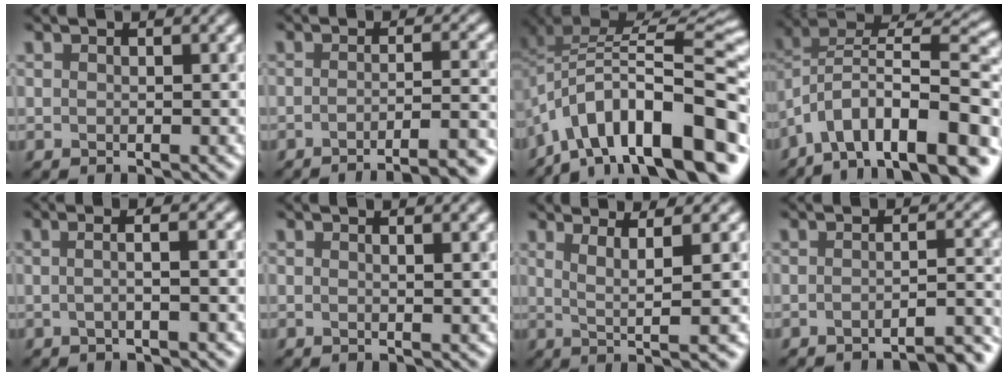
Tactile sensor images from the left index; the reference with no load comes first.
{"total": 7.0, "force": [-5.1, 1.4, 4.6], "torque": [-0.038, 0.015, -0.046]}
{"total": 14.8, "force": [-8.2, 5.6, 11.0], "torque": [-0.175, 0.021, -0.128]}
{"total": 12.7, "force": [-5.9, 6.1, 9.5], "torque": [-0.163, 0.022, -0.077]}
{"total": 2.6, "force": [0.0, 0.9, 2.4], "torque": [-0.023, 0.004, -0.025]}
{"total": 2.4, "force": [1.0, 1.2, 1.9], "torque": [-0.004, 0.021, -0.015]}
{"total": 3.6, "force": [0.9, 0.1, 3.5], "torque": [-0.072, 0.005, 0.033]}
{"total": 4.4, "force": [-4.0, 0.5, 1.8], "torque": [-0.012, 0.015, -0.044]}